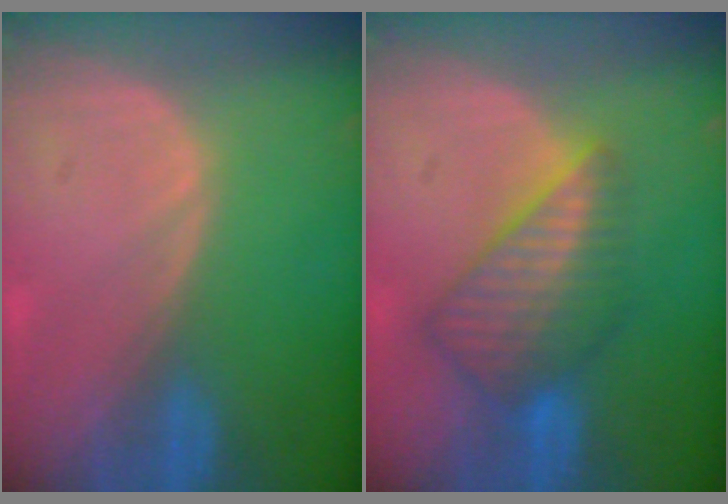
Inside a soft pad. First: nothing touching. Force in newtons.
{"total": 7.8, "press": 7.1, "slide": 3.4}